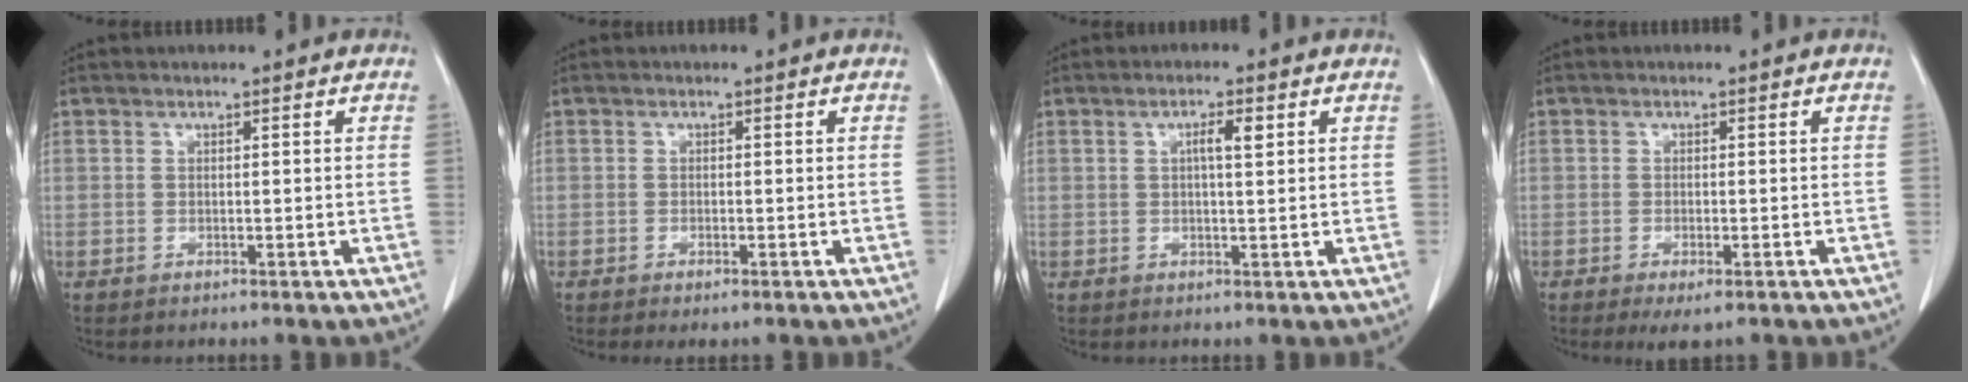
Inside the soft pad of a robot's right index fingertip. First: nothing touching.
{"total": 1.5, "force": [-1.0, 0.4, 1.0], "torque": [-0.016, -0.003, -0.011]}
{"total": 2.6, "force": [0.8, 0.4, 2.5], "torque": [-0.045, 0.002, 0.013]}
{"total": 3.1, "force": [-2.0, 0.8, 2.3], "torque": [-0.030, -0.006, -0.027]}